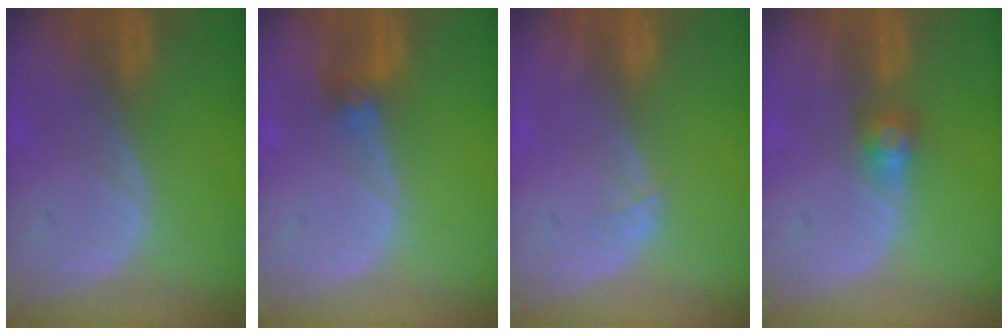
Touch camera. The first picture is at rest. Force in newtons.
{"total": 2.9, "press": 2.6, "slide": 1.2}
{"total": 0.7, "press": 0.6, "slide": 0.3}
{"total": 3.0, "press": 2.5, "slide": 1.6}